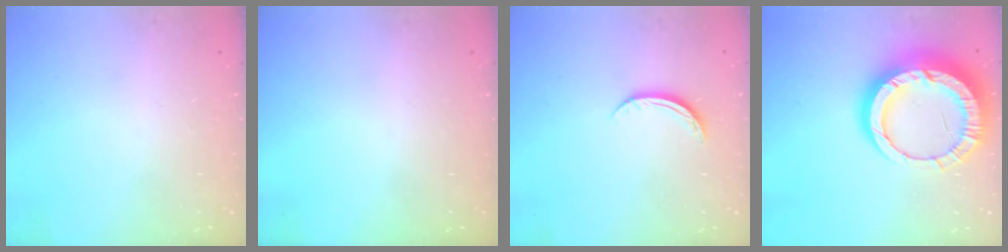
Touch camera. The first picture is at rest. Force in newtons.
{"total": 0.0}
{"total": 4.9, "press": 4.8, "slide": 0.6}
{"total": 20.6, "press": 20.5, "slide": 1.9}